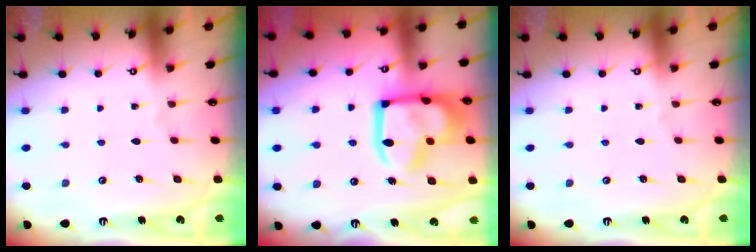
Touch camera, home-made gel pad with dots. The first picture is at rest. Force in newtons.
{"total": 21.2, "press": 21.1, "slide": 2.3}
{"total": 0.0}